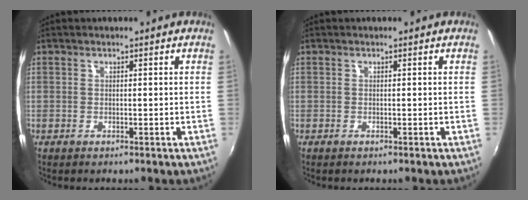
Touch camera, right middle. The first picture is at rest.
{"total": 0.0}